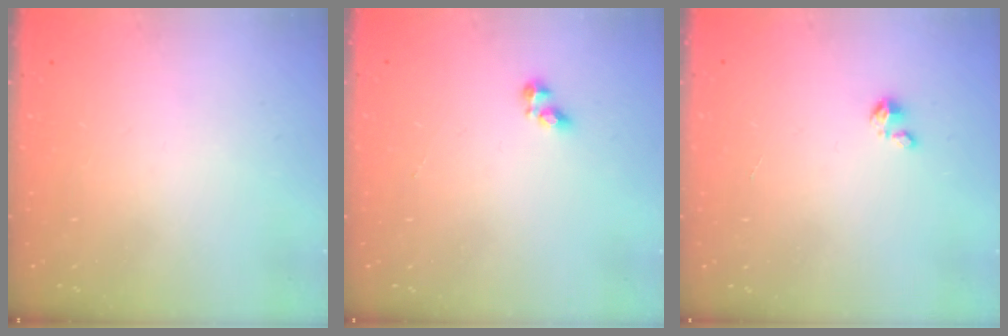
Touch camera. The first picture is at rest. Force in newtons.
{"total": 3.1, "press": 3.0, "slide": 0.6}
{"total": 1.3, "press": 1.3, "slide": 0.1}